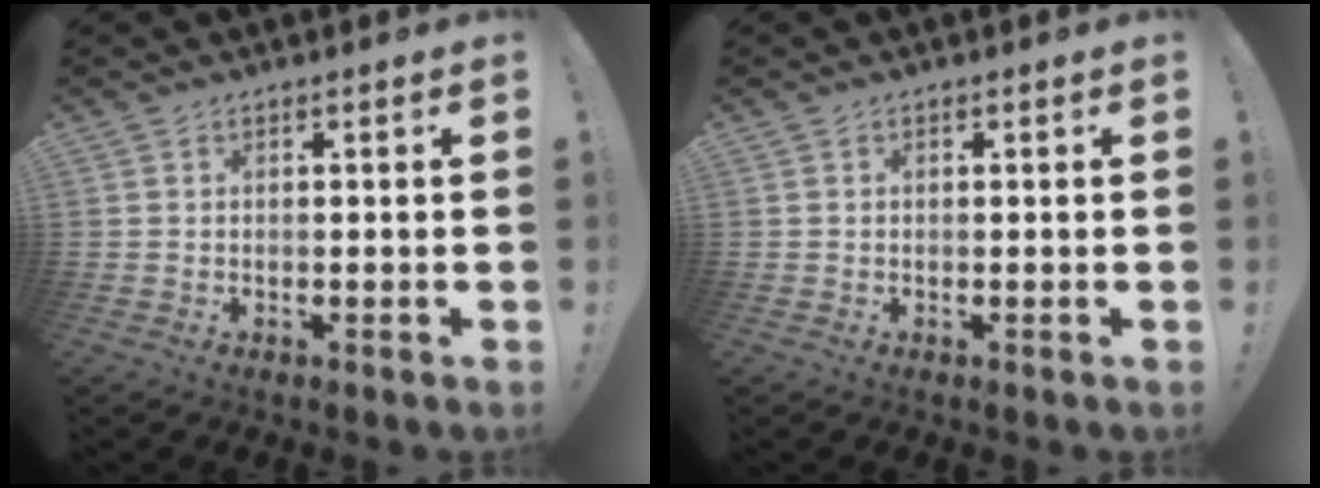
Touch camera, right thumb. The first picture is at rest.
{"total": 0.0}